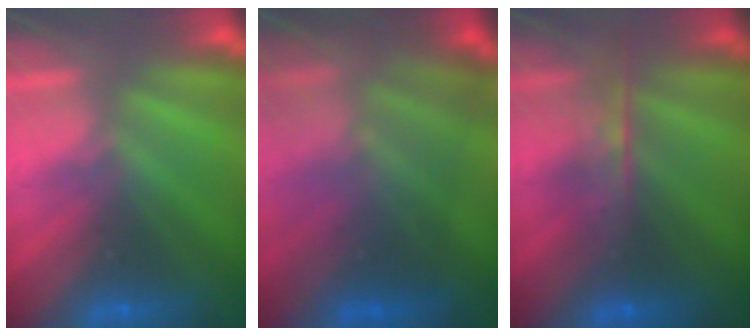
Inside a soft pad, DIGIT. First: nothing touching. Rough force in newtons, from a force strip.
{"total": 7.6}
{"total": 7.0}